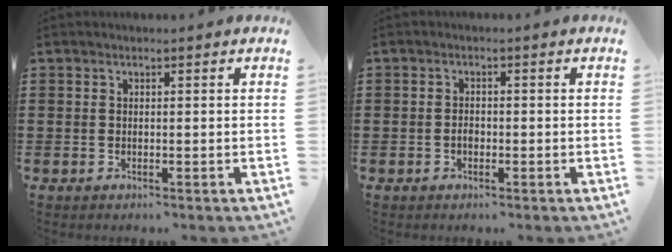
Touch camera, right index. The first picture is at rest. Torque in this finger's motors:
{"motor_torque": [0.47, -0.40, 0.21, 0.06]}